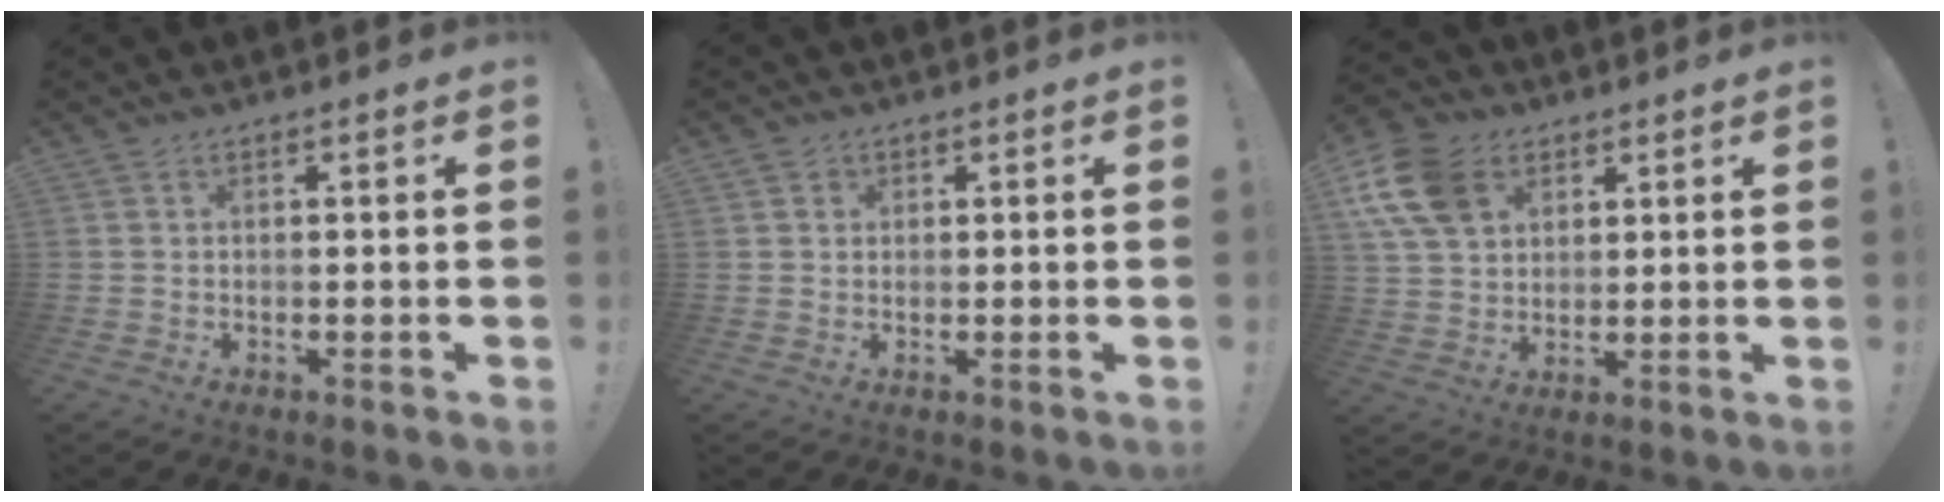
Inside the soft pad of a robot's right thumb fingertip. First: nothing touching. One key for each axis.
{"total": 1.9, "fx": 1.1, "fy": 1.5, "fz": 0.2, "tx": 0.002, "ty": -0.002, "tz": 0.019}
{"total": 14.3, "fx": 6.3, "fy": 10.4, "fz": 7.7, "tx": -0.142, "ty": -0.019, "tz": 0.125}